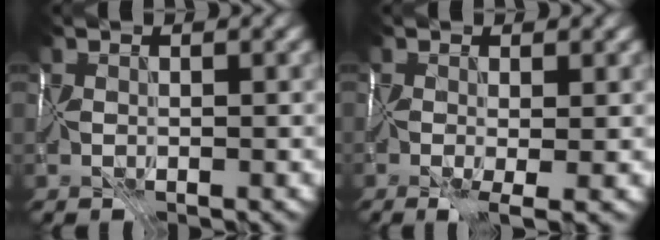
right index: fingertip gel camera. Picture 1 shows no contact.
{"total": 4.7, "force": [-1.3, 1.8, 4.2], "torque": [-0.071, -0.009, -0.010]}